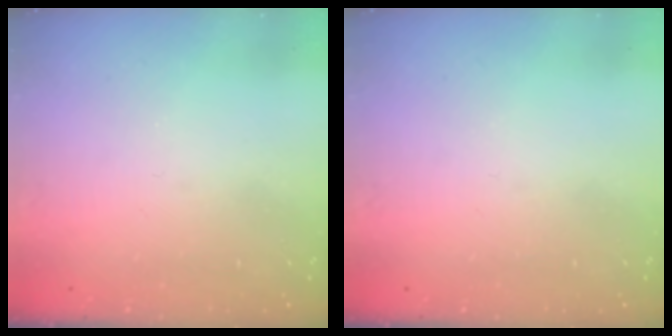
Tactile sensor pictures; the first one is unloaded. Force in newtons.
{"total": 0.0}